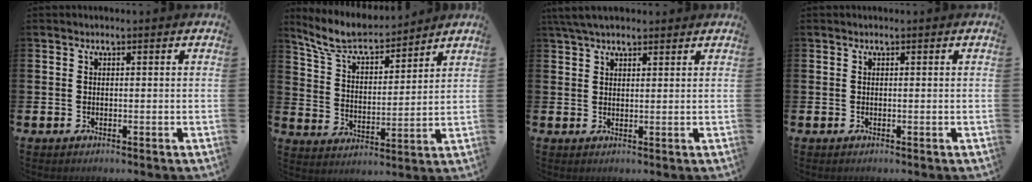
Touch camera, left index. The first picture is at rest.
{"total": 8.0, "force": [7.2, 2.1, 2.8], "torque": [-0.091, -0.040, 0.126]}
{"total": 4.1, "force": [3.4, 1.3, 1.8], "torque": [-0.043, -0.002, 0.065]}
{"total": 0.0}